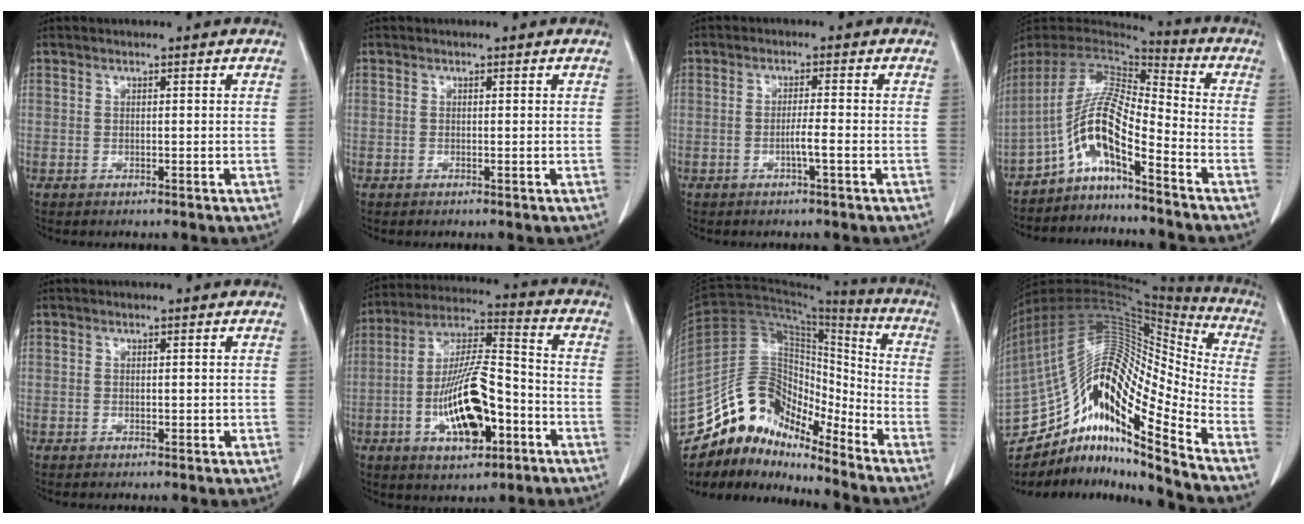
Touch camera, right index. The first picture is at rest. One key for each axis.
{"total": 0.0}
{"total": 3.4, "fx": -1.3, "fy": -0.2, "fz": 3.1, "tx": -0.050, "ty": 0.000, "tz": -0.025}
{"total": 10.9, "fx": -6.6, "fy": 1.1, "fz": 8.6, "tx": -0.161, "ty": 0.019, "tz": -0.123}
{"total": 0.6, "fx": 0.0, "fy": 0.5, "fz": 0.4, "tx": -0.004, "ty": 0.000, "tz": 0.002}
{"total": 15.3, "fx": -5.0, "fy": 5.0, "fz": 13.6, "tx": -0.257, "ty": 0.009, "tz": -0.081}
{"total": 14.7, "fx": -12.5, "fy": 5.6, "fz": 5.4, "tx": -0.082, "ty": 0.079, "tz": -0.225}
{"total": 24.5, "fx": -15.3, "fy": 5.1, "fz": 18.5, "tx": -0.350, "ty": 0.032, "tz": -0.274}